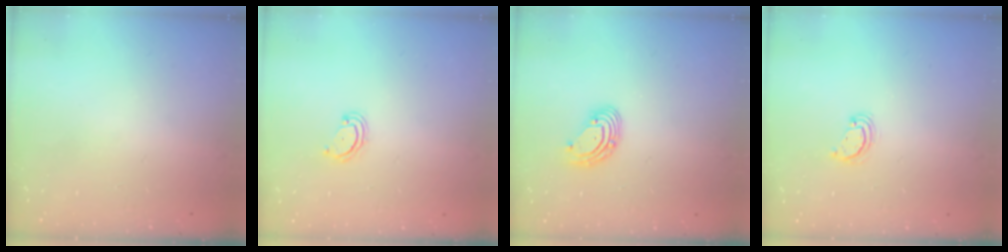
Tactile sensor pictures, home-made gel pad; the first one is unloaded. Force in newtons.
{"total": 3.1, "press": 3.0, "slide": 0.4}
{"total": 5.6, "press": 5.6, "slide": 0.5}
{"total": 2.6, "press": 2.6, "slide": 0.3}